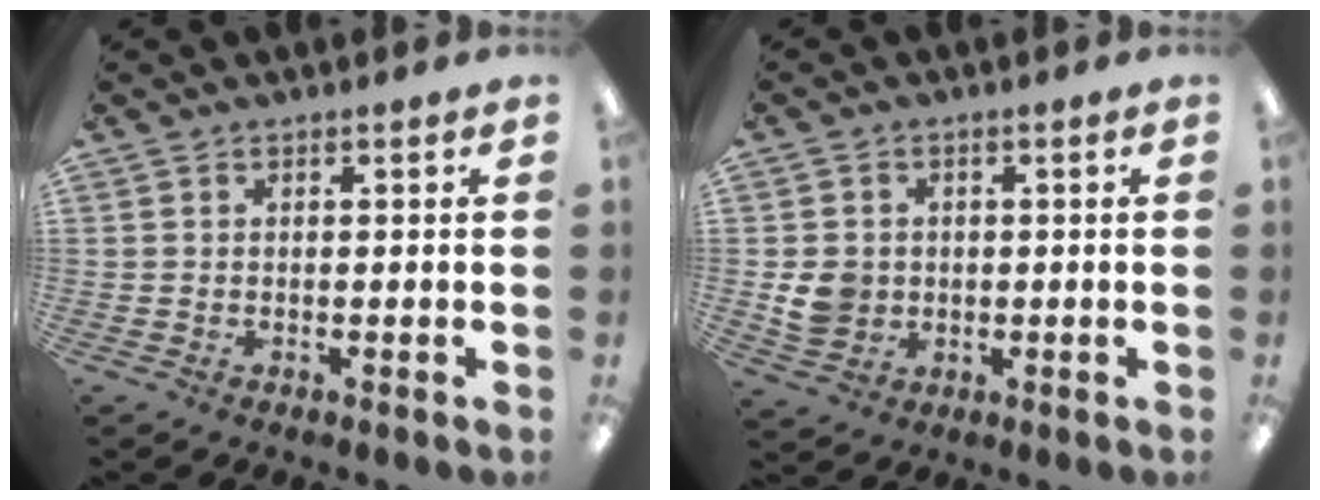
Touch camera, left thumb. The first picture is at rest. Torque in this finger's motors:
{"motor_torque": [-0.04, 0.06, 0.03, -0.01, 0.03]}